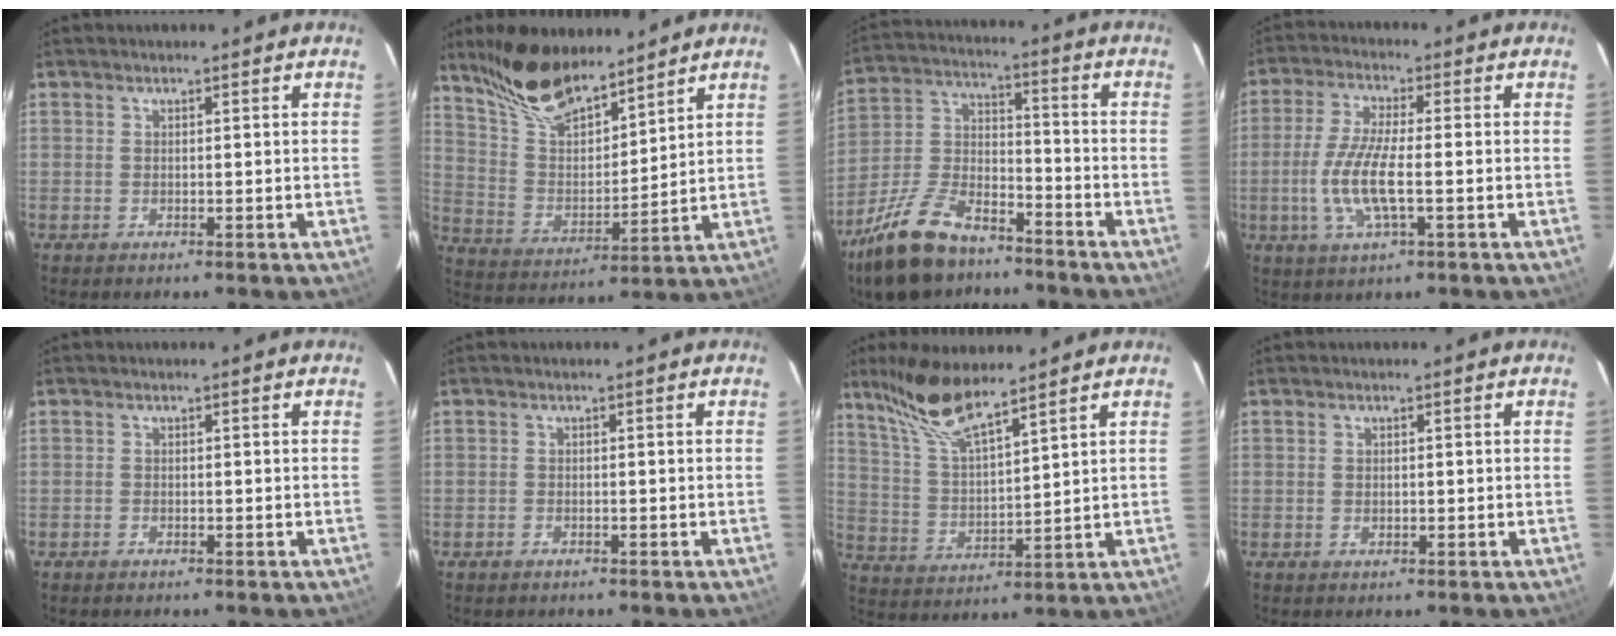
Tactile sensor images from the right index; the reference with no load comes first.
{"total": 16.2, "force": [13.0, 5.6, 7.8], "torque": [-0.156, 0.014, 0.253]}
{"total": 17.7, "force": [-12.4, 8.1, 9.8], "torque": [-0.217, 0.001, -0.227]}
{"total": 9.6, "force": [-2.0, 2.1, 9.2], "torque": [-0.190, -0.005, -0.041]}
{"total": 0.6, "force": [-0.5, 0.3, 0.0], "torque": [-0.002, 0.001, -0.010]}
{"total": 1.0, "force": [-0.8, 0.6, 0.0], "torque": [-0.005, 0.002, -0.012]}
{"total": 11.5, "force": [9.2, 1.8, 6.7], "torque": [-0.131, 0.007, 0.189]}
{"total": 0.6, "force": [0.1, 0.5, 0.3], "torque": [-0.002, 0.003, 0.003]}